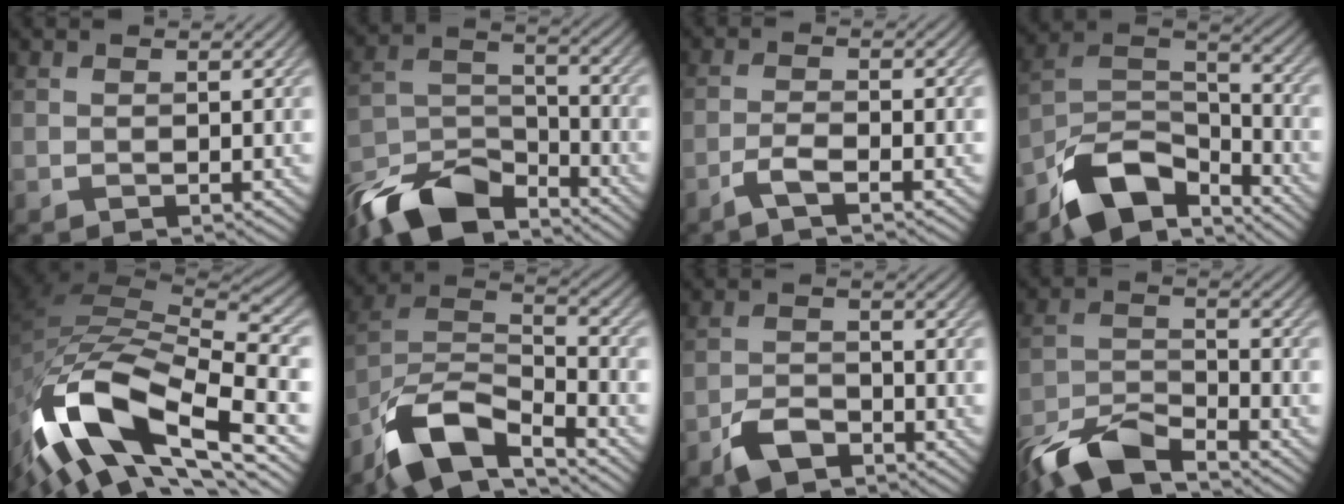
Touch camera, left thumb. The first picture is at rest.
{"total": 12.8, "force": [-10.2, 4.8, 6.0], "torque": [-0.127, -0.007, -0.201]}
{"total": 3.2, "force": [-2.1, 0.5, 2.3], "torque": [-0.049, 0.003, -0.054]}
{"total": 12.8, "force": [-9.2, 5.7, 6.8], "torque": [-0.127, -0.009, -0.183]}
{"total": 16.8, "force": [-7.4, 7.7, 13.0], "torque": [-0.293, -0.007, -0.136]}
{"total": 12.6, "force": [-9.0, 4.5, 7.7], "torque": [-0.155, -0.010, -0.185]}
{"total": 4.5, "force": [-3.2, 2.1, 2.4], "torque": [-0.049, -0.003, -0.069]}
{"total": 9.1, "force": [-7.3, 2.6, 4.8], "torque": [-0.101, -0.005, -0.153]}